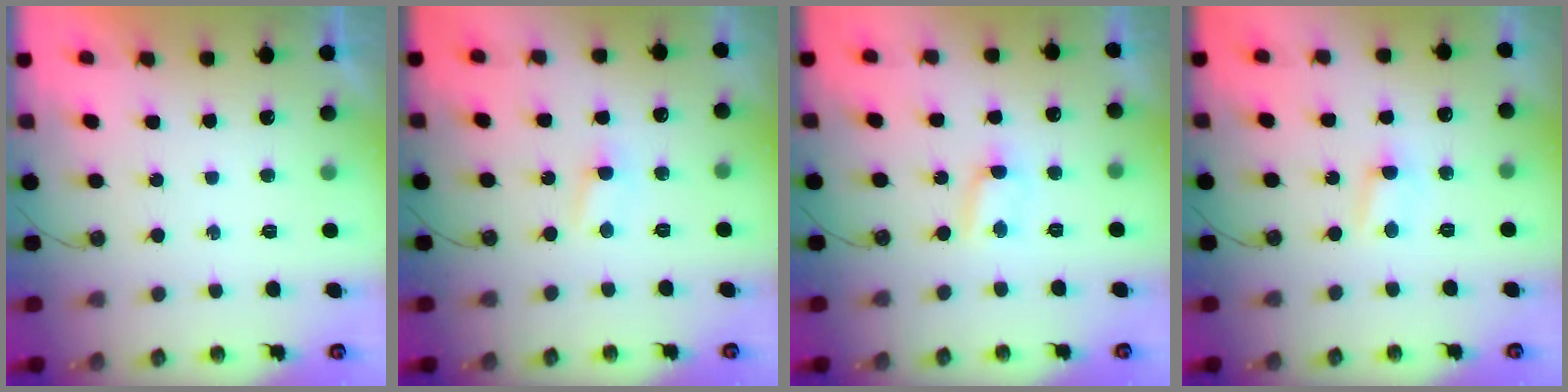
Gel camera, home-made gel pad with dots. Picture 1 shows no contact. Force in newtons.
{"total": 2.8, "press": 2.8, "slide": 0.3}
{"total": 3.3, "press": 3.3, "slide": 0.4}
{"total": 3.0, "press": 3.0, "slide": 0.3}